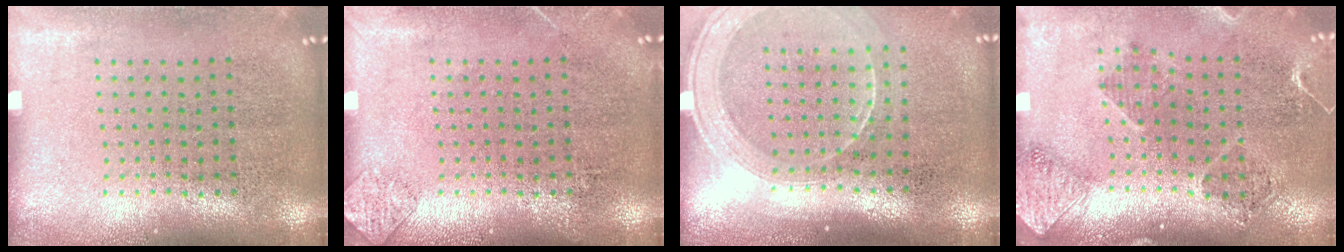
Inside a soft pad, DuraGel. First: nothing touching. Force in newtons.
{"total": 1.1, "press": 1.1, "slide": 0.1}
{"total": 1.8, "press": 1.6, "slide": 0.7}
{"total": 1.5, "press": 1.4, "slide": 0.5}